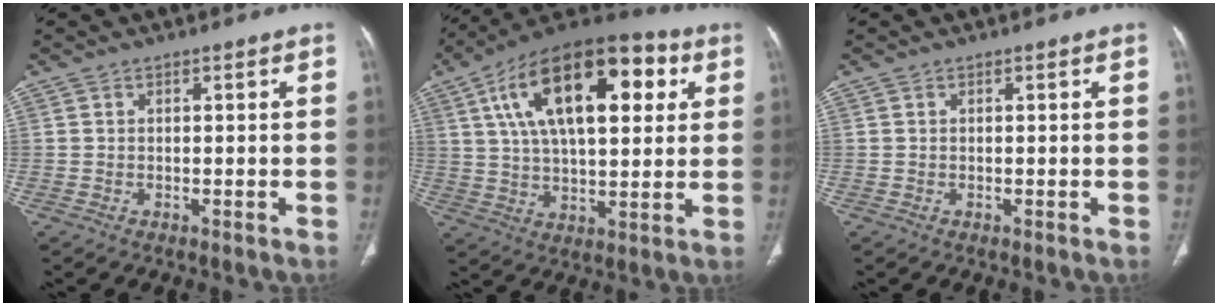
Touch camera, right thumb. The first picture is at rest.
{"total": 25.2, "force": [8.1, 12.1, 20.5], "torque": [-0.323, 0.014, 0.126]}
{"total": 0.0}